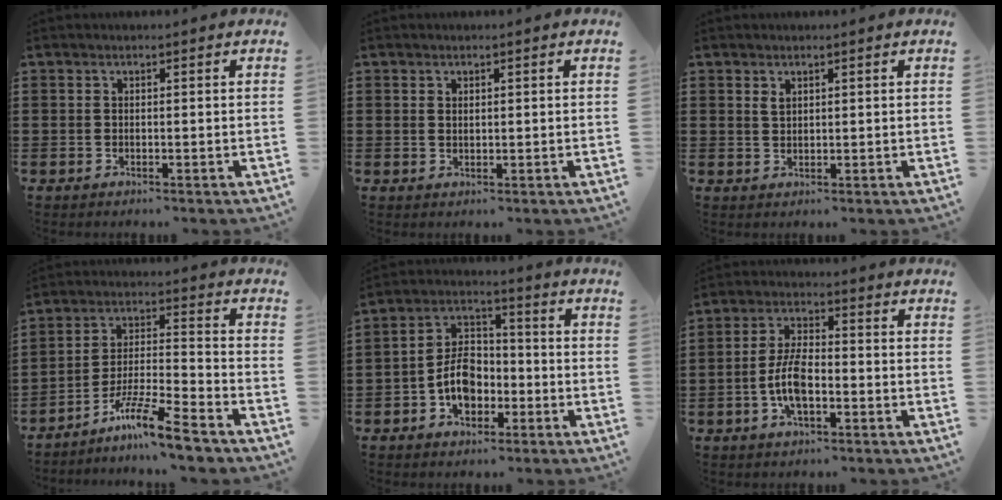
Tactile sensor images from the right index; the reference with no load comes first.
{"total": 0.7, "force": [0.5, 0.3, 0.3], "torque": [-0.008, 0.002, 0.010]}
{"total": 1.1, "force": [0.8, 0.5, 0.7], "torque": [-0.015, 0.003, 0.014]}
{"total": 9.7, "force": [-8.2, 0.1, 5.3], "torque": [-0.098, 0.010, -0.159]}
{"total": 6.9, "force": [-2.3, 4.7, 4.5], "torque": [-0.094, 0.004, -0.047]}
{"total": 6.8, "force": [-2.0, 2.8, 5.8], "torque": [-0.133, -0.001, -0.044]}